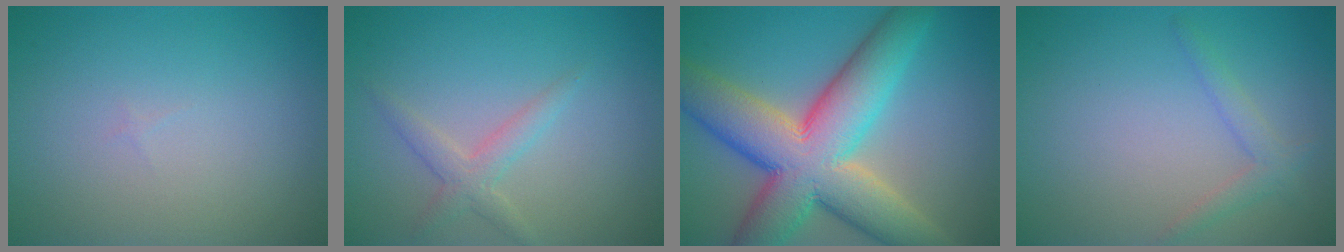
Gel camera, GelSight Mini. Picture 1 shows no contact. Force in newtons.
{"total": 2.1, "press": 2.1, "slide": 0.1}
{"total": 12.7, "press": 12.6, "slide": 1.0}
{"total": 1.8, "press": 1.8, "slide": 0.1}